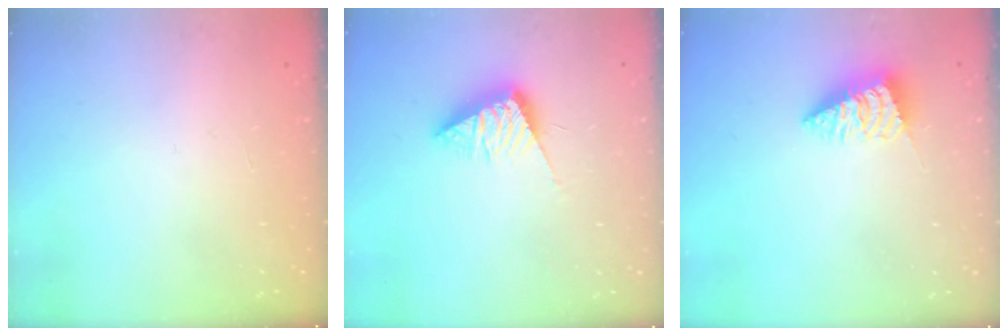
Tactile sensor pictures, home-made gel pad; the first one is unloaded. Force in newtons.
{"total": 9.4, "press": 9.4, "slide": 0.5}
{"total": 2.6, "press": 2.6, "slide": 0.1}